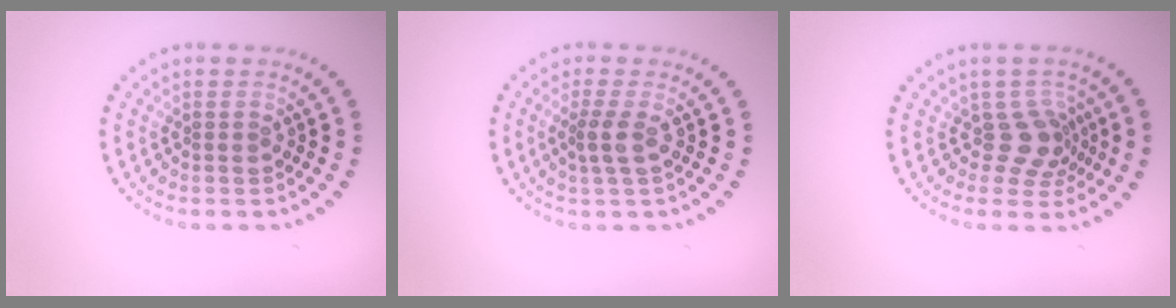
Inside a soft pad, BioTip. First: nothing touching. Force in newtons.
{"total": 1.9, "press": 1.5, "slide": 1.1}
{"total": 2.7, "press": 1.9, "slide": 1.9}